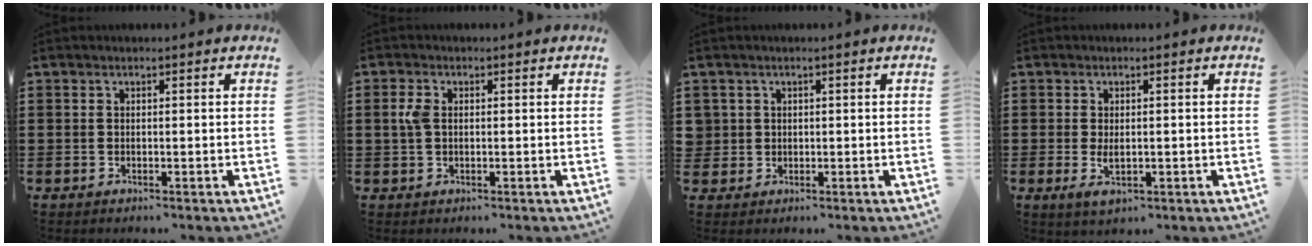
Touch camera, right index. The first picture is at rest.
{"total": 2.7, "force": [0.4, 1.7, 2.1], "torque": [-0.061, 0.003, 0.001]}
{"total": 1.7, "force": [0.2, 1.7, 0.1], "torque": [-0.010, 0.008, 0.002]}
{"total": 2.6, "force": [-0.2, 1.2, 2.3], "torque": [-0.054, -0.003, -0.005]}